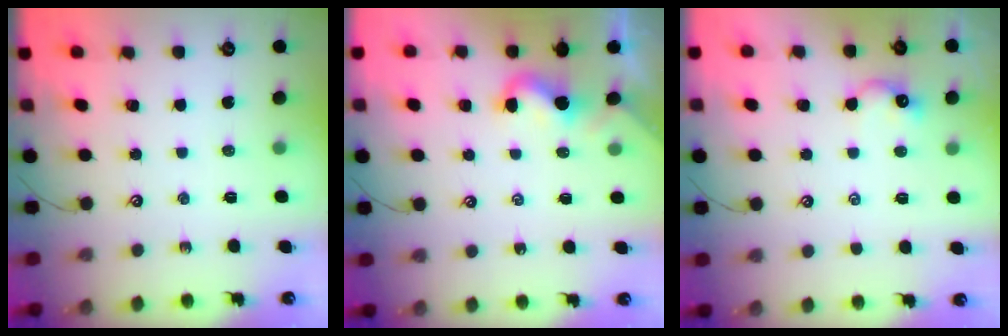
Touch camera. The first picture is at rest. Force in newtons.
{"total": 1.8, "press": 1.8, "slide": 0.3}
{"total": 1.7, "press": 1.6, "slide": 0.7}